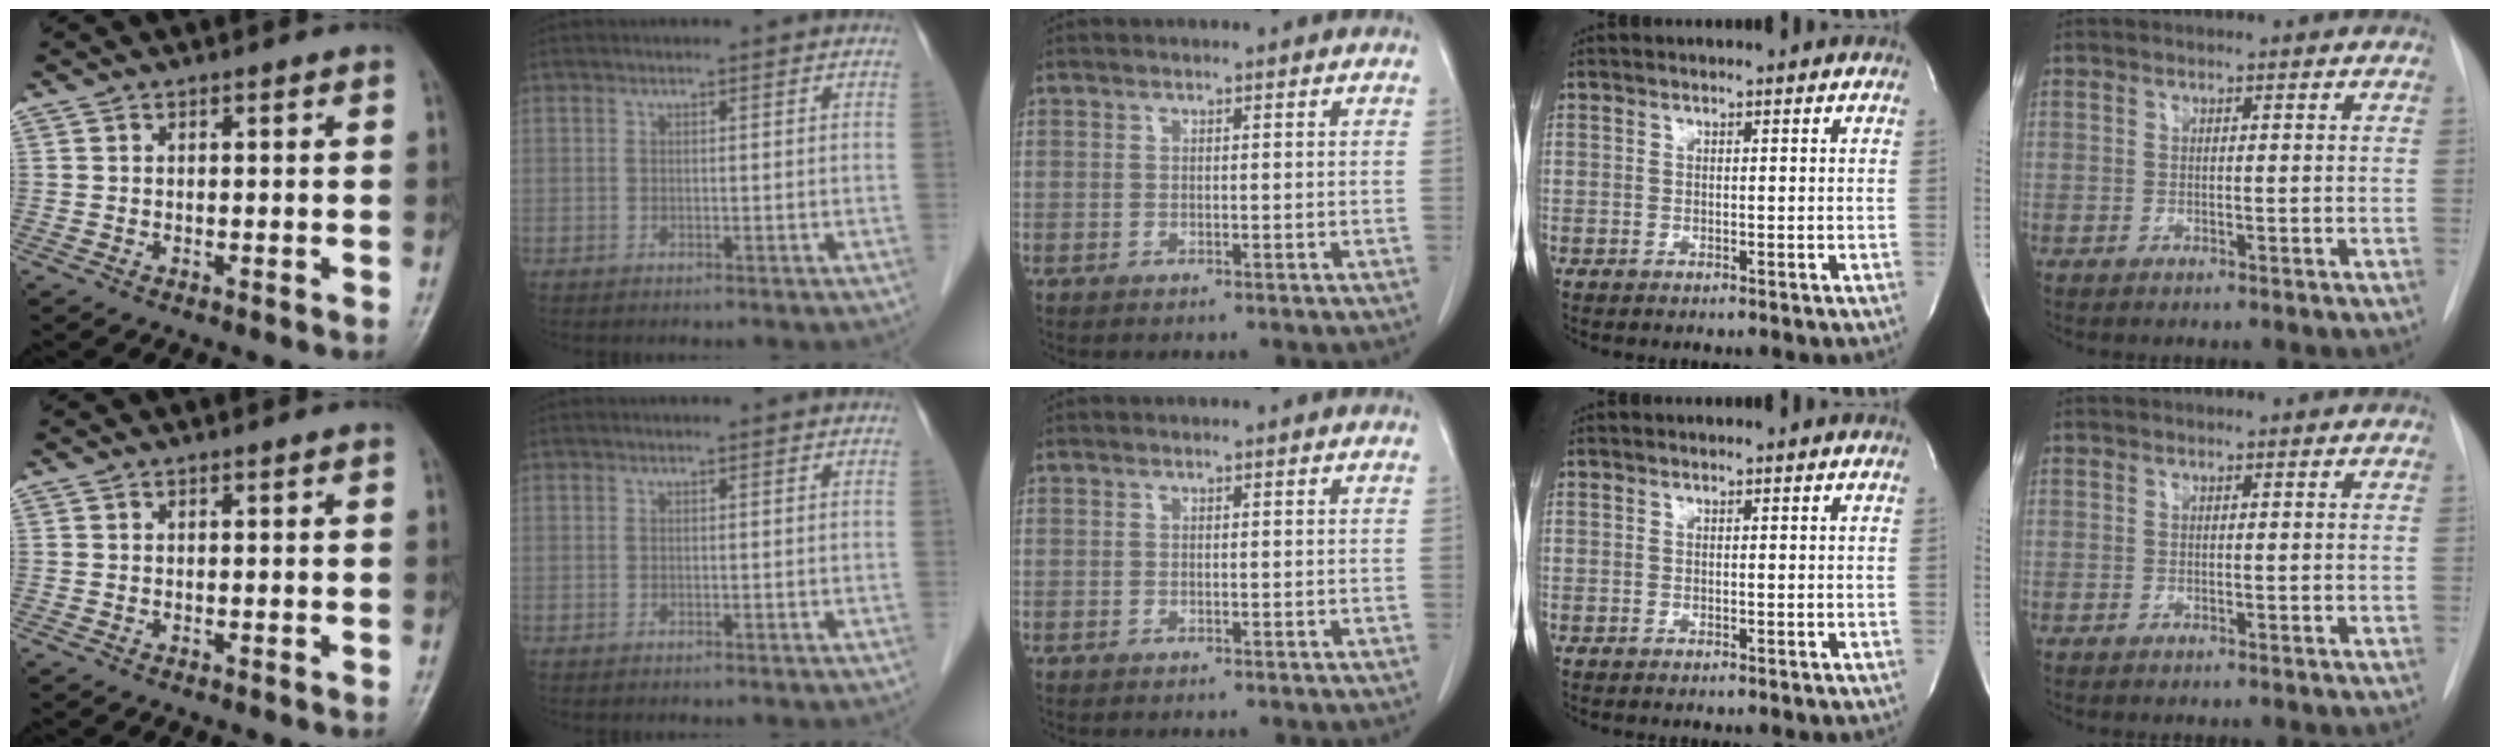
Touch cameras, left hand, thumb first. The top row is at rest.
{}